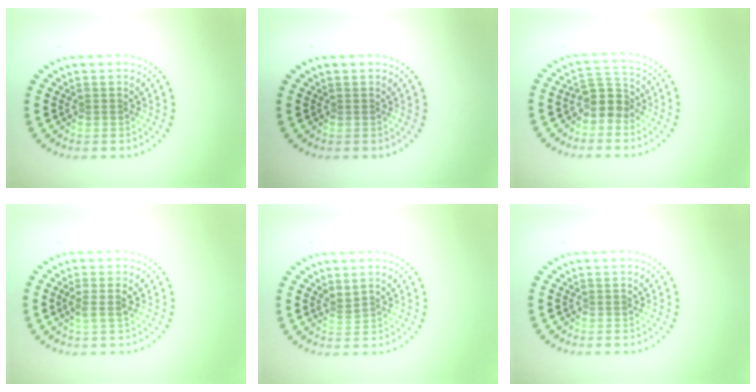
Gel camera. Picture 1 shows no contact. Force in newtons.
{"total": 0.0}
{"total": 2.8, "press": 2.6, "slide": 1.2}
{"total": 1.4, "press": 1.1, "slide": 0.8}
{"total": 1.0, "press": 0.4, "slide": 0.9}
{"total": 0.0}